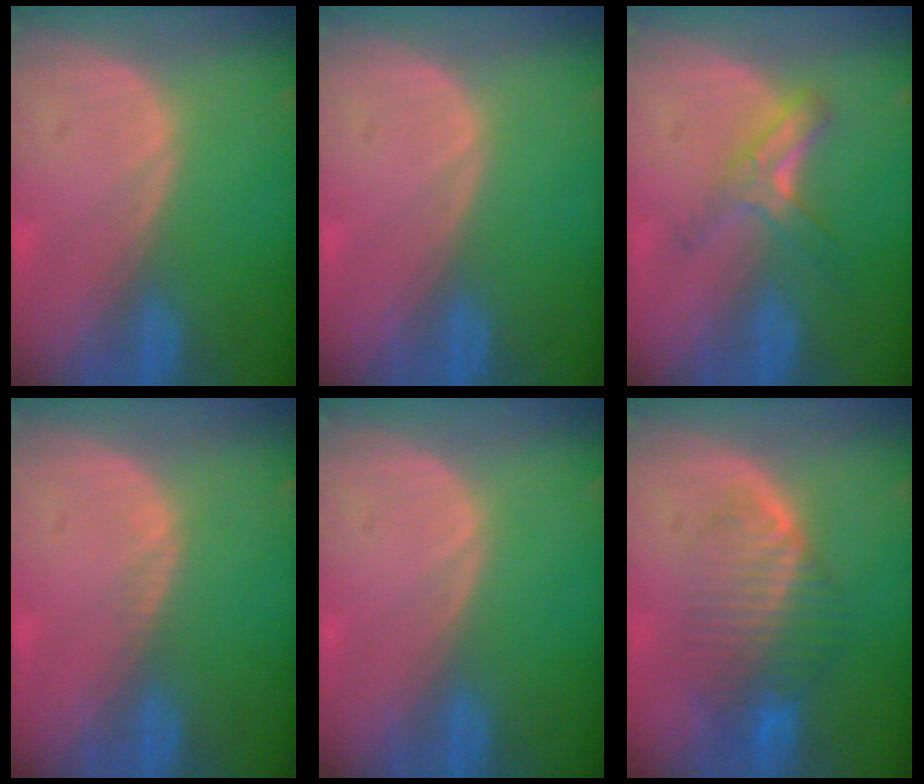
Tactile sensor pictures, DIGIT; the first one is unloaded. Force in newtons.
{"total": 0.0}
{"total": 5.5, "press": 4.9, "slide": 2.6}
{"total": 0.7, "press": 0.6, "slide": 0.4}
{"total": 0.0}
{"total": 8.2, "press": 7.2, "slide": 3.8}